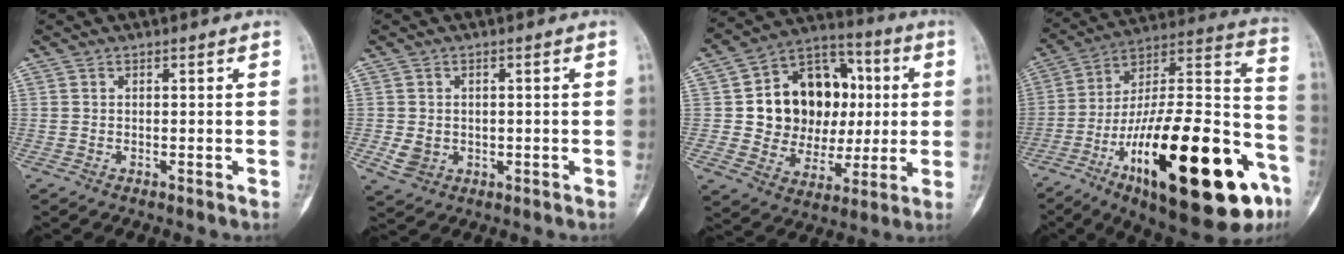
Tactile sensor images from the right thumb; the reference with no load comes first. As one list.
[{"total": 3.5, "force": [-0.2, 3.1, 1.7], "torque": [-0.018, 0.001, 0.008]}, {"total": 19.9, "force": [2.3, 15.5, 12.2], "torque": [-0.126, 0.020, 0.046]}, {"total": 36.9, "force": [-15.9, 12.1, 31.0], "torque": [-0.429, 0.064, -0.247]}]